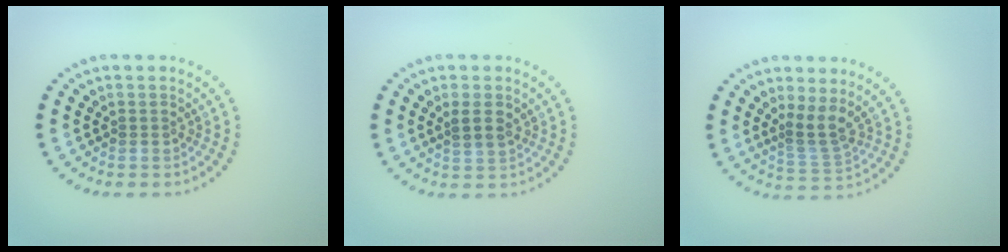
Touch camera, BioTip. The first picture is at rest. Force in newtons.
{"total": 2.0, "press": 1.9, "slide": 0.8}
{"total": 2.7, "press": 1.8, "slide": 2.0}